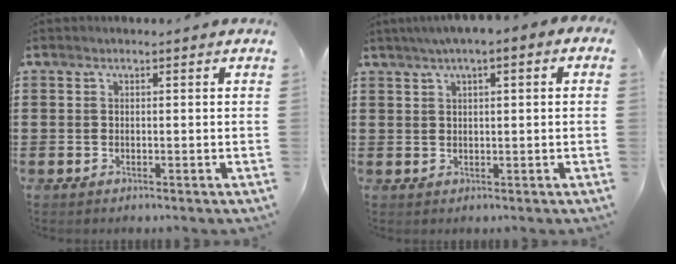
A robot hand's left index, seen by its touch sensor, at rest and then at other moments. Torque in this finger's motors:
{"motor_torque": [2.14, 0.00, 0.83, 0.21]}